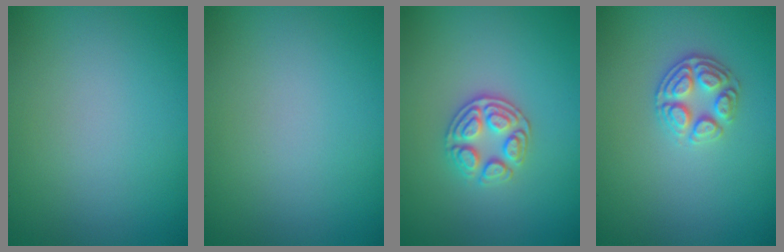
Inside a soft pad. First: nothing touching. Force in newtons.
{"total": 0.0}
{"total": 3.0, "press": 2.8, "slide": 1.1}
{"total": 2.9, "press": 2.8, "slide": 0.7}